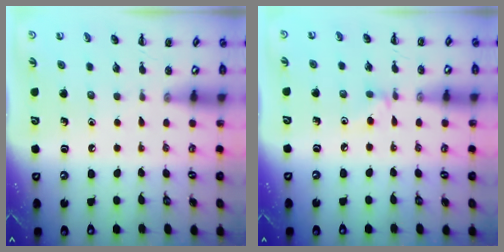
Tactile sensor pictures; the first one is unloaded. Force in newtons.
{"total": 3.8, "press": 3.6, "slide": 1.2}